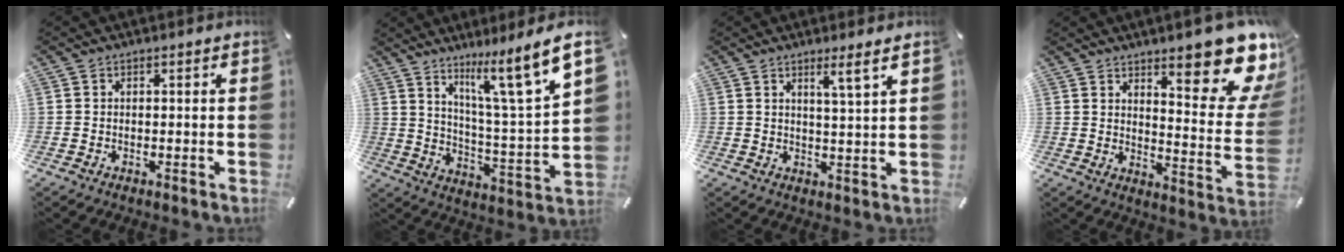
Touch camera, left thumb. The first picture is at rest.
{"total": 14.6, "force": [10.3, 1.9, 10.3], "torque": [-0.166, -0.076, 0.156]}
{"total": 5.1, "force": [3.3, -0.6, 3.9], "torque": [-0.073, -0.015, 0.053]}
{"total": 19.1, "force": [11.9, 5.8, 13.8], "torque": [-0.173, -0.098, 0.190]}